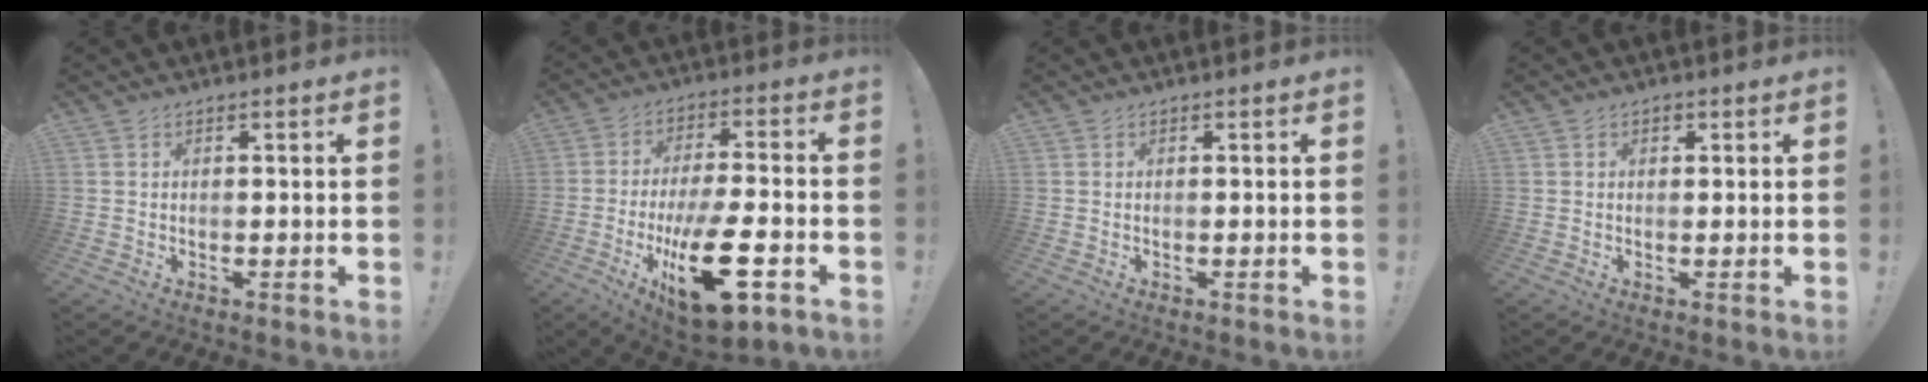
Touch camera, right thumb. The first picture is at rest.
{"total": 21.0, "force": [-7.7, 7.1, 18.2], "torque": [-0.299, 0.030, -0.110]}
{"total": 0.0}
{"total": 0.9, "force": [0.2, 0.7, 0.5], "torque": [-0.009, 0.003, 0.004]}